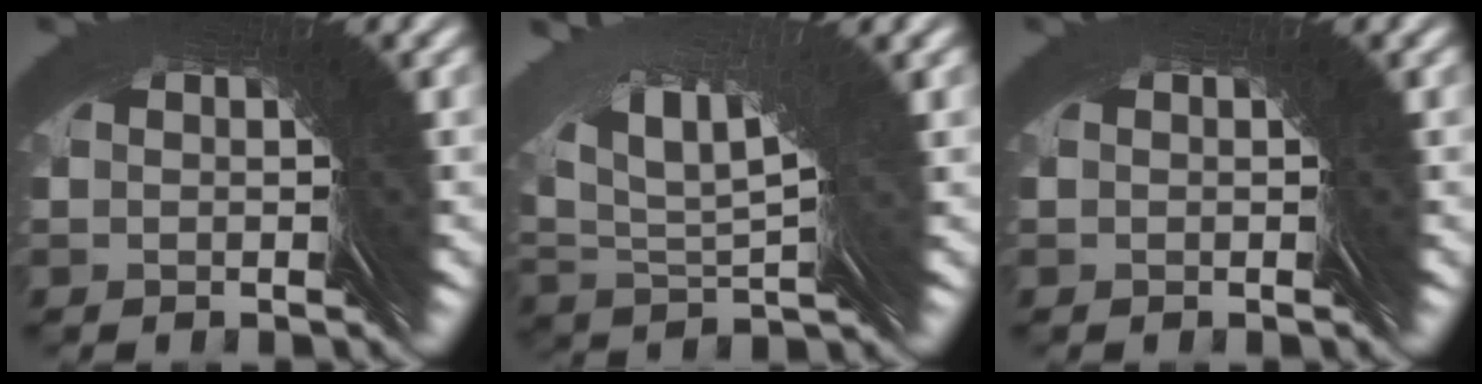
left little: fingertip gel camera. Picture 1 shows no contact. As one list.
[{"total": 3.4, "force": [2.5, -0.7, 2.2], "torque": [-0.046, 0.027, 0.039]}, {"total": 0.0}]